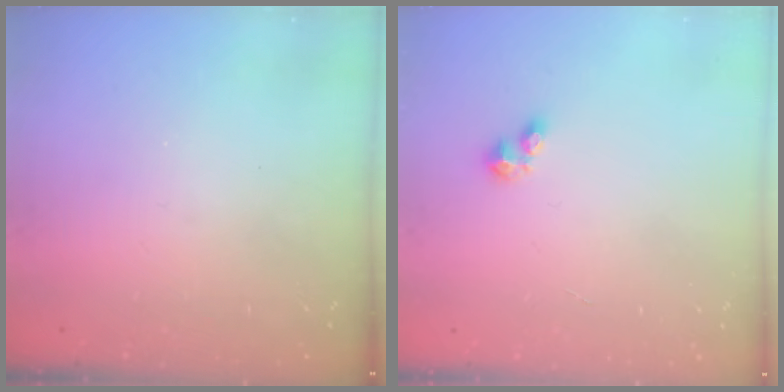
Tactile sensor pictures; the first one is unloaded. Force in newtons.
{"total": 2.5, "press": 2.5, "slide": 0.4}